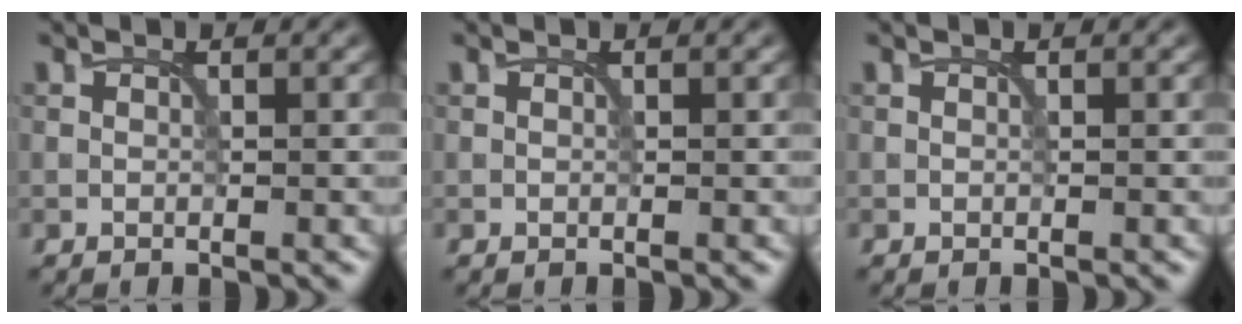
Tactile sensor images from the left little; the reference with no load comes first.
{"total": 0.0}
{"total": 0.0}